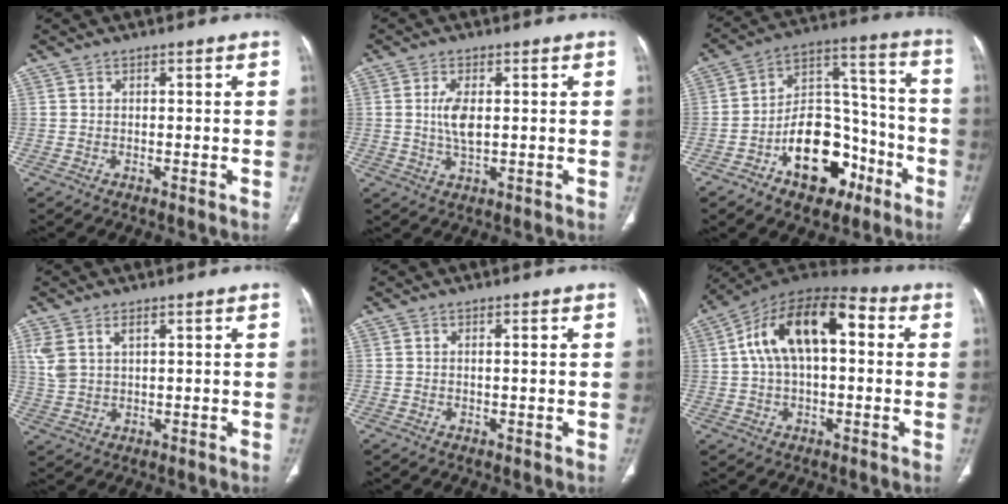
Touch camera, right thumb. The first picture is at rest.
{"total": 5.0, "force": [0.6, 2.2, 4.5], "torque": [-0.094, -0.005, 0.016]}
{"total": 17.8, "force": [-8.3, 11.0, 11.3], "torque": [-0.129, 0.080, -0.127]}
{"total": 5.2, "force": [2.4, 2.8, 3.7], "torque": [-0.086, -0.002, 0.059]}
{"total": 0.8, "force": [0.1, 0.1, 0.8], "torque": [-0.018, -0.001, 0.003]}
{"total": 17.5, "force": [3.3, 9.3, 14.5], "torque": [-0.234, 0.041, 0.046]}